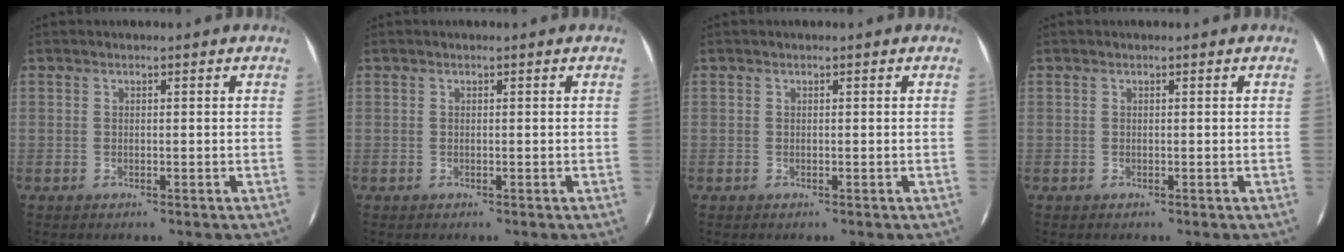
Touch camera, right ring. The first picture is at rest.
{"total": 0.0}
{"total": 0.0}
{"total": 0.0}